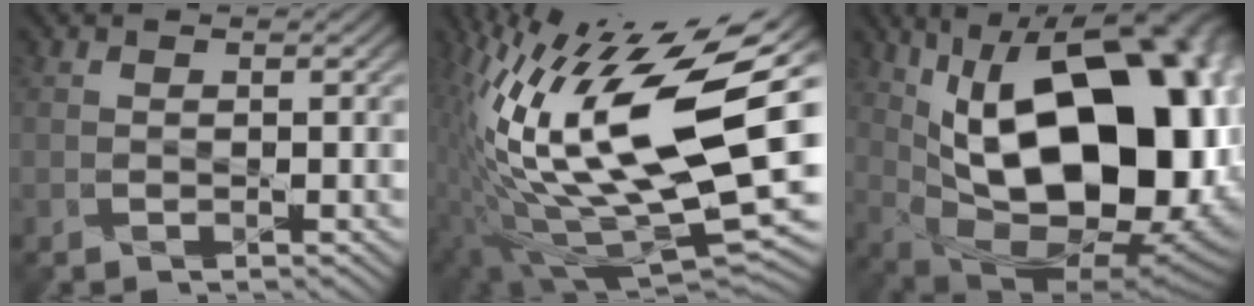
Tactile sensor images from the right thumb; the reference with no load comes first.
{"total": 20.8, "force": [2.6, 8.2, 18.9], "torque": [-0.373, -0.028, 0.058]}
{"total": 24.0, "force": [4.4, 13.7, 19.2], "torque": [-0.299, 0.029, 0.100]}